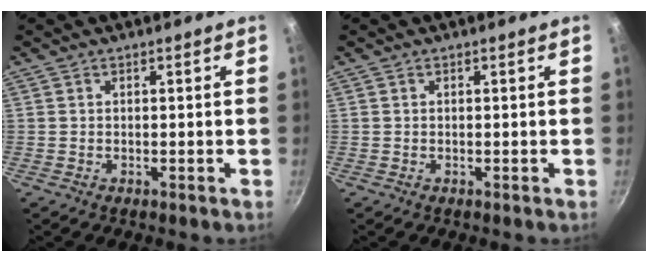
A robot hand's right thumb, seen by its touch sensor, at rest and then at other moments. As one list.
[{"total": 0.0}]